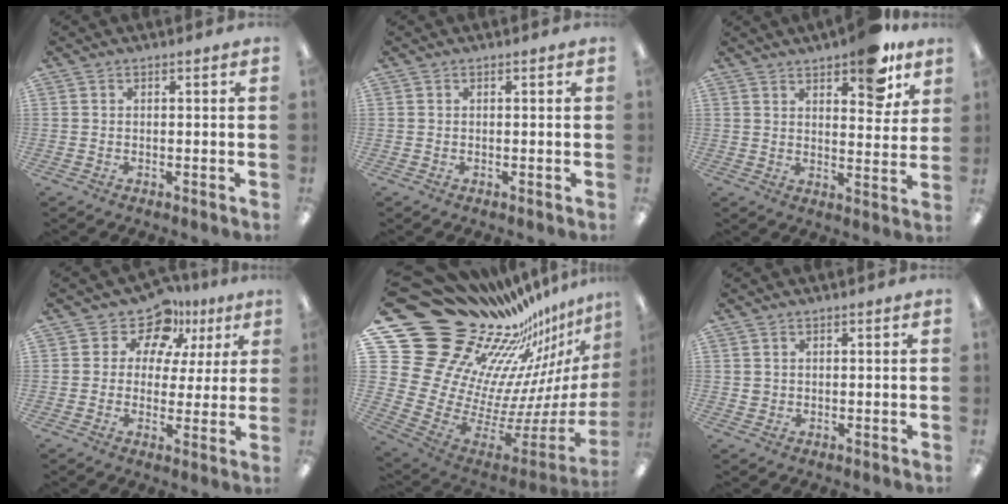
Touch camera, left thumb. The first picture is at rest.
{"total": 0.0}
{"total": 9.9, "force": [7.2, 3.7, 5.8], "torque": [-0.066, -0.037, 0.121]}
{"total": 10.3, "force": [6.7, 7.1, 3.3], "torque": [-0.059, -0.045, 0.124]}
{"total": 26.3, "force": [17.5, 15.9, 11.4], "torque": [-0.149, -0.205, 0.393]}
{"total": 1.4, "force": [0.4, 1.4, 0.2], "torque": [0.002, 0.001, 0.003]}